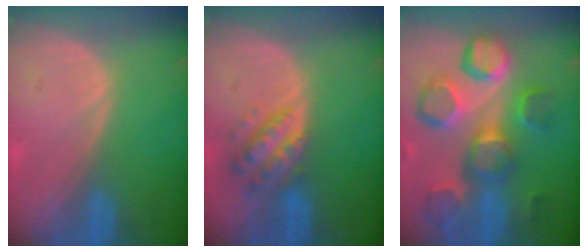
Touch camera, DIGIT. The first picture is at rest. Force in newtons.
{"total": 6.4, "press": 5.8, "slide": 2.8}
{"total": 12.5, "press": 11.1, "slide": 5.7}